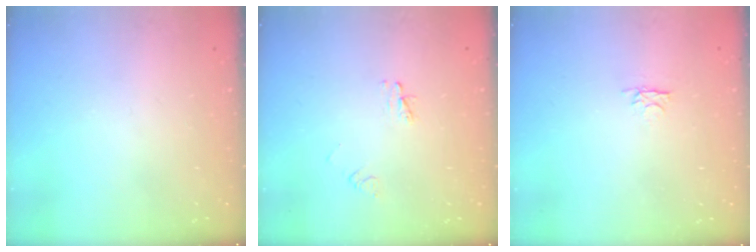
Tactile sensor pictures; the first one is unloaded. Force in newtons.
{"total": 2.9, "press": 2.9, "slide": 0.3}
{"total": 2.6, "press": 2.6, "slide": 0.3}